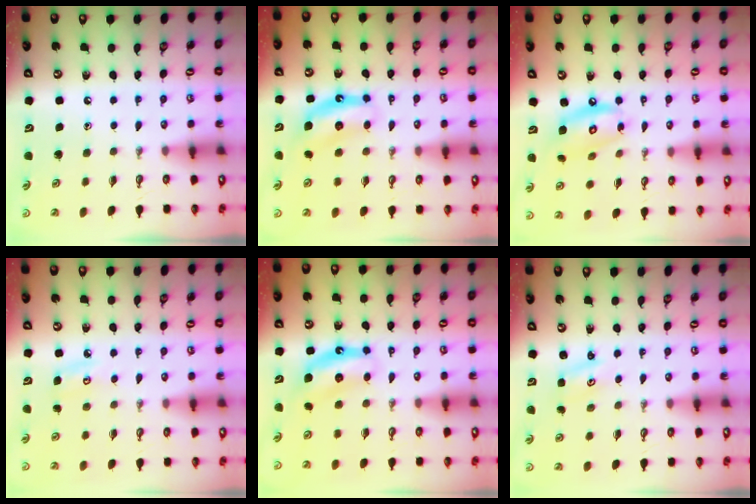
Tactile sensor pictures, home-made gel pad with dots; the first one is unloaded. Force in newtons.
{"total": 7.1, "press": 7.1, "slide": 0.7}
{"total": 10.6, "press": 10.6, "slide": 0.8}
{"total": 5.2, "press": 5.2, "slide": 0.6}
{"total": 7.1, "press": 7.1, "slide": 0.7}
{"total": 1.4, "press": 1.4, "slide": 0.2}